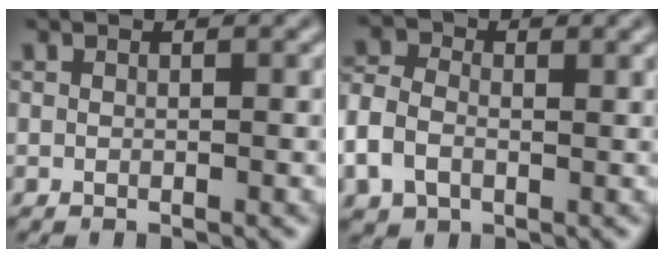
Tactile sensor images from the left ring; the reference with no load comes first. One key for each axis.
{"total": 4.6, "fx": -0.6, "fy": 3.5, "fz": 2.9, "tx": -0.084, "ty": 0.002, "tz": -0.018}